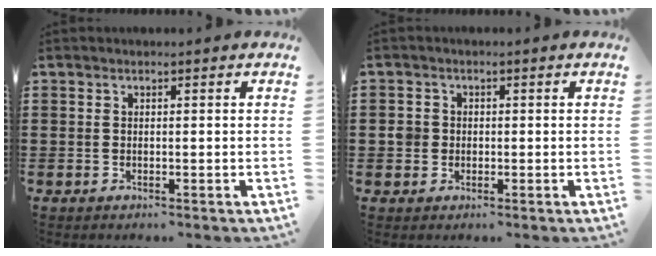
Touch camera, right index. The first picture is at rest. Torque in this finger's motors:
{"motor_torque": [0.26, 0.56, 0.09, 0.02]}